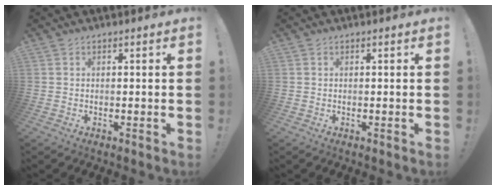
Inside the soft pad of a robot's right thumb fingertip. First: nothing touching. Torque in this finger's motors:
{"motor_torque": [-0.02, 0.02, 0.01, -0.01, 0.00]}